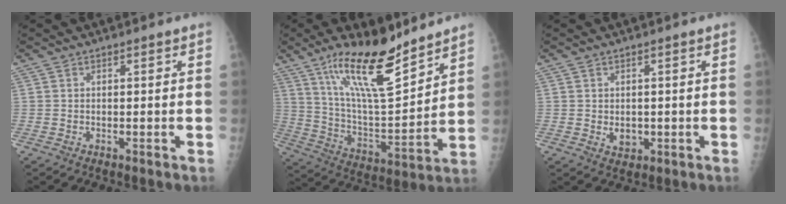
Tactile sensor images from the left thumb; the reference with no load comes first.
{"total": 18.7, "force": [13.2, 4.9, 12.4], "torque": [-0.184, -0.081, 0.239]}
{"total": 2.7, "force": [-0.2, 2.1, 1.7], "torque": [-0.017, -0.002, 0.005]}